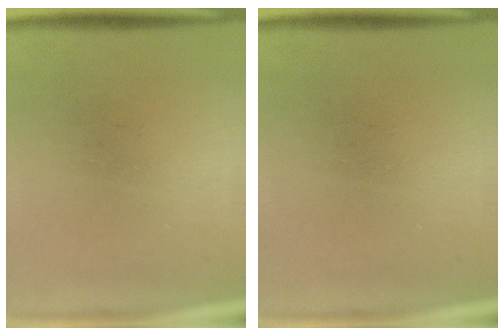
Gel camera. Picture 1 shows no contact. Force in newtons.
{"total": 0.0}